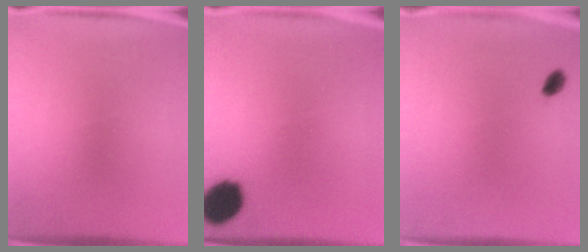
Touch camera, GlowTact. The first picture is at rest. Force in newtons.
{"total": 10.6}
{"total": 1.9}